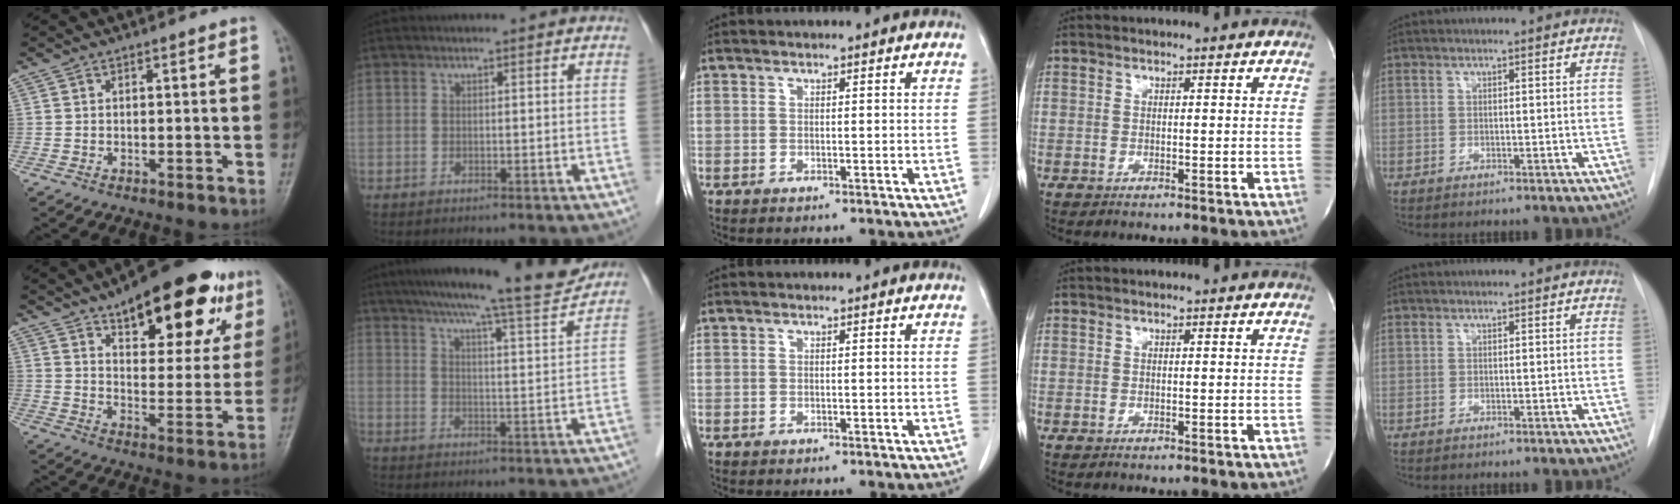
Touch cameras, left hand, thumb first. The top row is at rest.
{"thumb": {"total": 23.6, "force": [13.8, 9.5, 16.7], "torque": [-0.191, -0.034, 0.201]}, "index": {"total": 15.2, "force": [13.6, -0.1, 6.7], "torque": [-0.099, -0.014, 0.187]}}